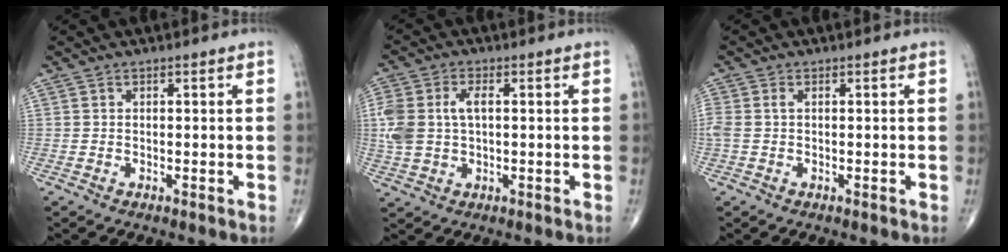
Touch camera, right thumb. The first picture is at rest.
{"total": 9.4, "force": [1.0, 5.7, 7.5], "torque": [-0.185, 0.015, 0.026]}
{"total": 2.7, "force": [0.2, 1.6, 2.2], "torque": [-0.075, 0.013, 0.006]}